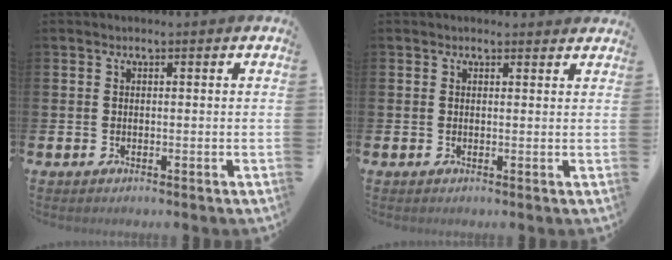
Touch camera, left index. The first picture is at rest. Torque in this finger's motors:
{"motor_torque": [1.04, -1.10, 0.05, 0.08]}